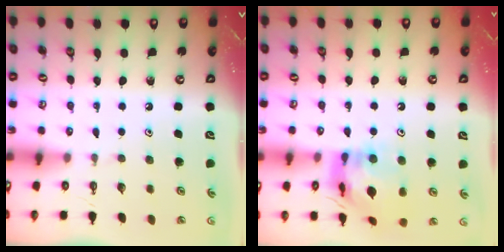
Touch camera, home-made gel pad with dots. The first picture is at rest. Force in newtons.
{"total": 13.0, "press": 12.9, "slide": 1.6}